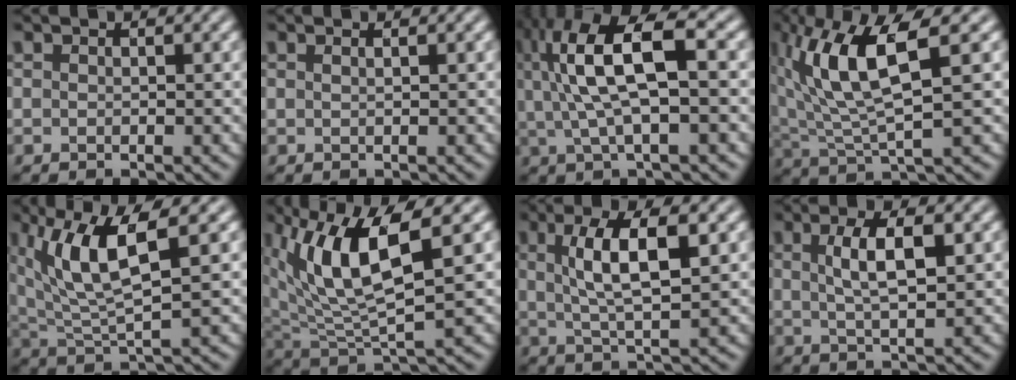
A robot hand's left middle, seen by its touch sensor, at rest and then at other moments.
{"total": 1.0, "force": [0.4, 0.5, 0.8], "torque": [0.000, 0.001, -0.007]}
{"total": 9.4, "force": [1.7, 2.9, 8.7], "torque": [-0.185, 0.013, 0.035]}
{"total": 8.0, "force": [2.3, 2.4, 7.3], "torque": [-0.161, 0.002, 0.048]}
{"total": 7.0, "force": [2.4, 1.9, 6.3], "torque": [-0.139, 0.001, 0.052]}
{"total": 8.4, "force": [2.6, 2.9, 7.4], "torque": [-0.160, -0.006, 0.052]}
{"total": 6.7, "force": [1.3, 1.9, 6.3], "torque": [-0.115, 0.006, 0.026]}
{"total": 4.4, "force": [0.8, 1.3, 4.2], "torque": [-0.084, 0.002, 0.019]}